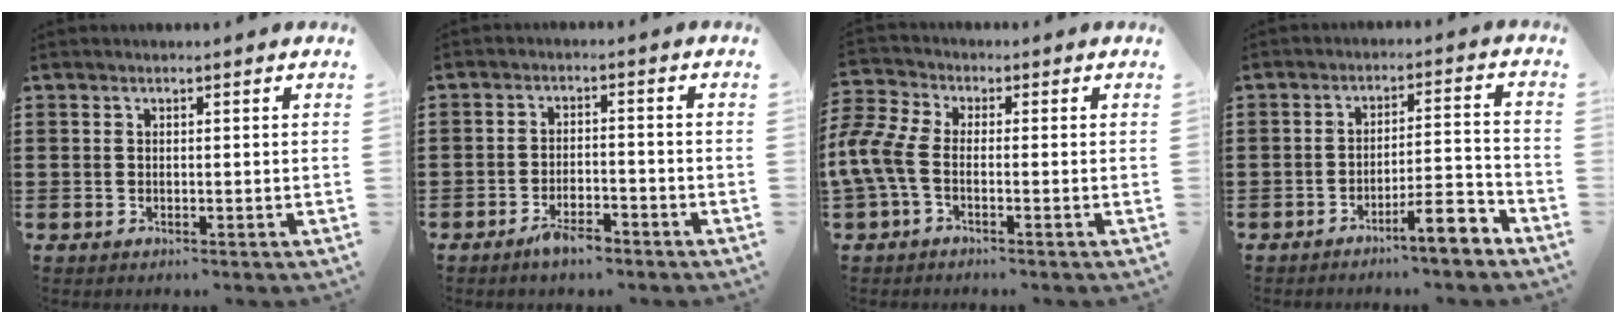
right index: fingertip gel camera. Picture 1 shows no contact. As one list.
[{"total": 3.6, "force": [-2.8, 1.1, 2.0], "torque": [-0.037, 0.007, -0.053]}, {"total": 5.8, "force": [-1.9, 2.8, 4.7], "torque": [-0.135, -0.013, -0.046]}, {"total": 7.0, "force": [-5.5, 0.7, 4.4], "torque": [-0.068, 0.001, -0.098]}]